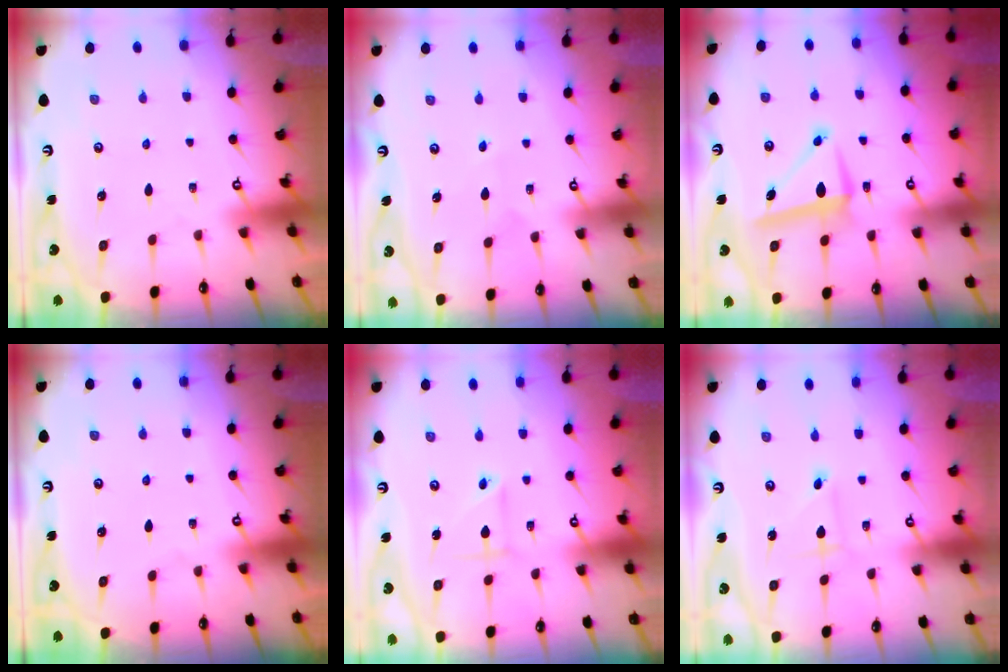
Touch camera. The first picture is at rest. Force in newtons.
{"total": 3.3, "press": 3.3, "slide": 0.3}
{"total": 8.2, "press": 8.1, "slide": 1.4}
{"total": 0.0}
{"total": 3.7, "press": 3.7, "slide": 0.4}
{"total": 1.5, "press": 1.5, "slide": 0.1}